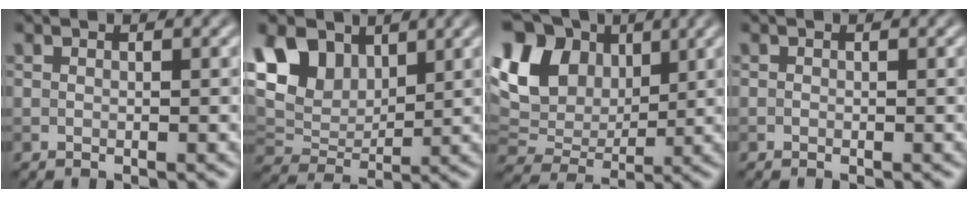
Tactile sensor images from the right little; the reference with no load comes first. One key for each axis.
{"total": 7.0, "fx": 3.4, "fy": 4.6, "fz": 4.0, "tx": -0.094, "ty": 0.002, "tz": 0.060}
{"total": 11.9, "fx": 4.1, "fy": 8.3, "fz": 7.4, "tx": -0.161, "ty": 0.028, "tz": 0.066}
{"total": 0.0}